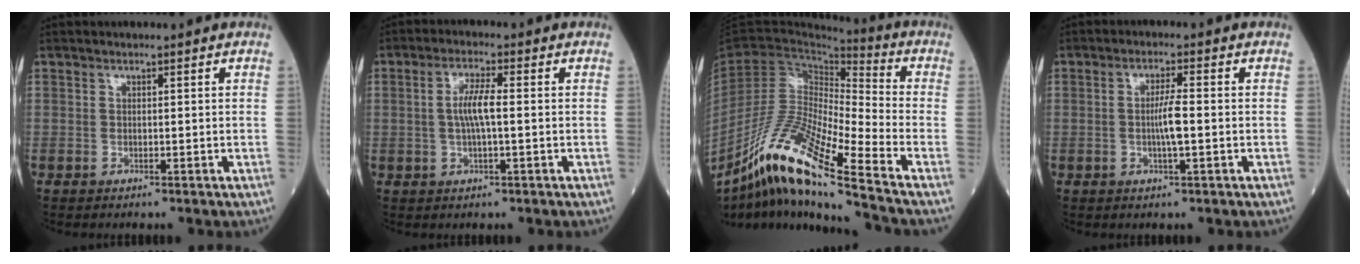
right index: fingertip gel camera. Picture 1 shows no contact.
{"total": 4.6, "force": [0.1, 0.6, 4.6], "torque": [-0.095, 0.005, 0.000]}
{"total": 17.4, "force": [-11.9, -0.2, 12.8], "torque": [-0.250, -0.024, -0.218]}
{"total": 3.9, "force": [-0.6, 0.1, 3.8], "torque": [-0.075, -0.002, -0.011]}